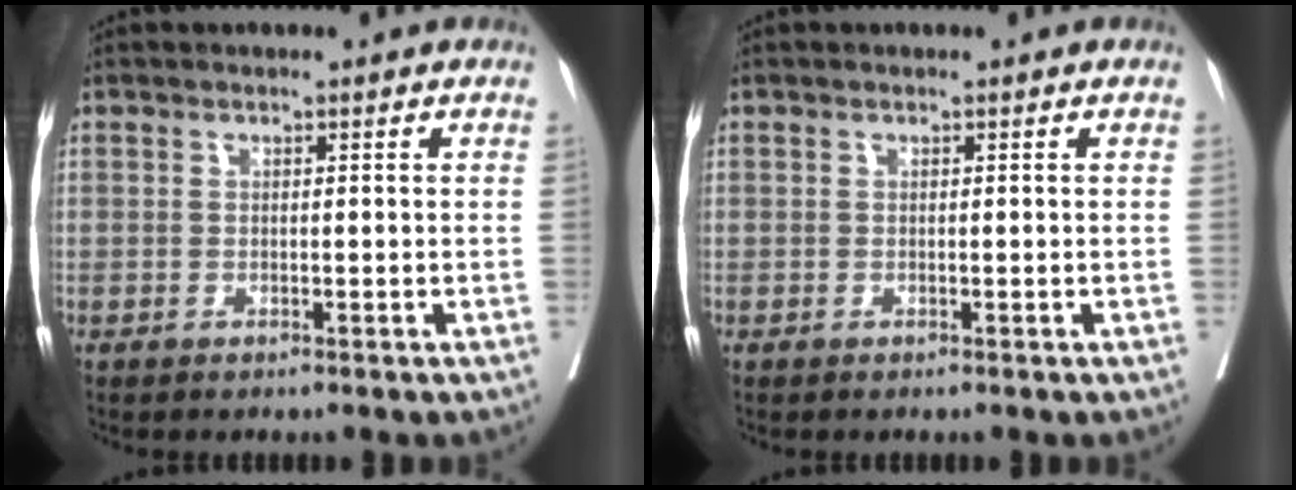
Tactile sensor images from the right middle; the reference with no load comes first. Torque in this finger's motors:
{"motor_torque": [0.00, 0.00, -0.05, -0.03]}